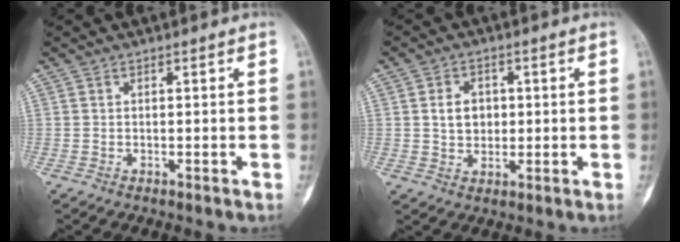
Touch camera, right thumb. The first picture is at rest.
{"total": 5.4, "force": [0.7, 4.2, 3.4], "torque": [-0.032, -0.002, 0.012]}